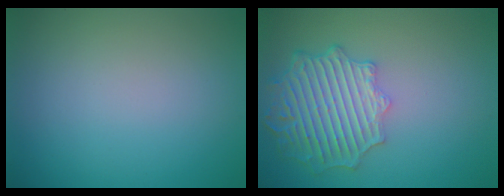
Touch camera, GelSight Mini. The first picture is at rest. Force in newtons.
{"total": 6.3, "press": 5.1, "slide": 3.7}